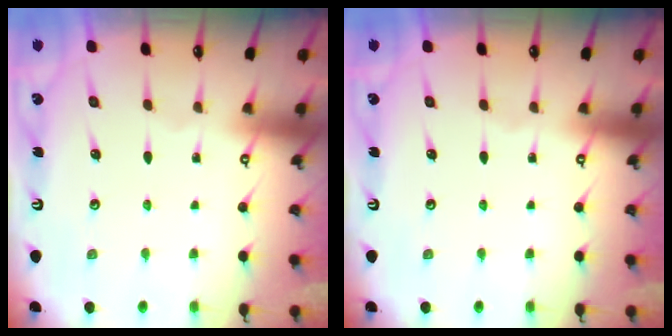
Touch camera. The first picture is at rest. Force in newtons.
{"total": 0.0}